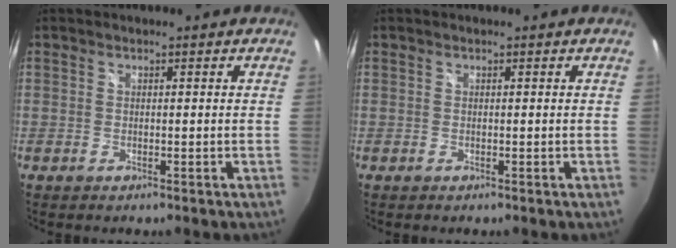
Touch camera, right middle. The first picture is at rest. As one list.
[{"total": 0.0}]